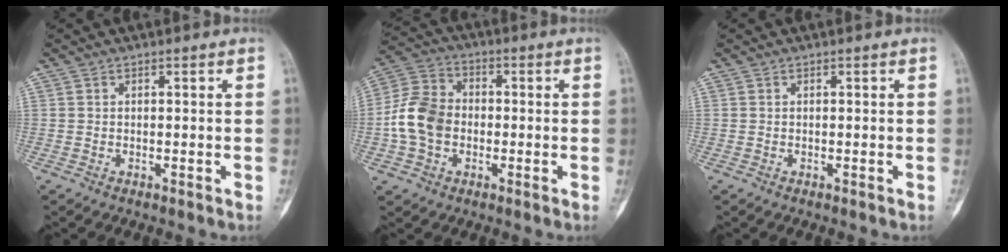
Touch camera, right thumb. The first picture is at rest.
{"total": 10.7, "force": [-1.5, 8.2, 6.7], "torque": [-0.123, 0.028, -0.039]}
{"total": 0.0}